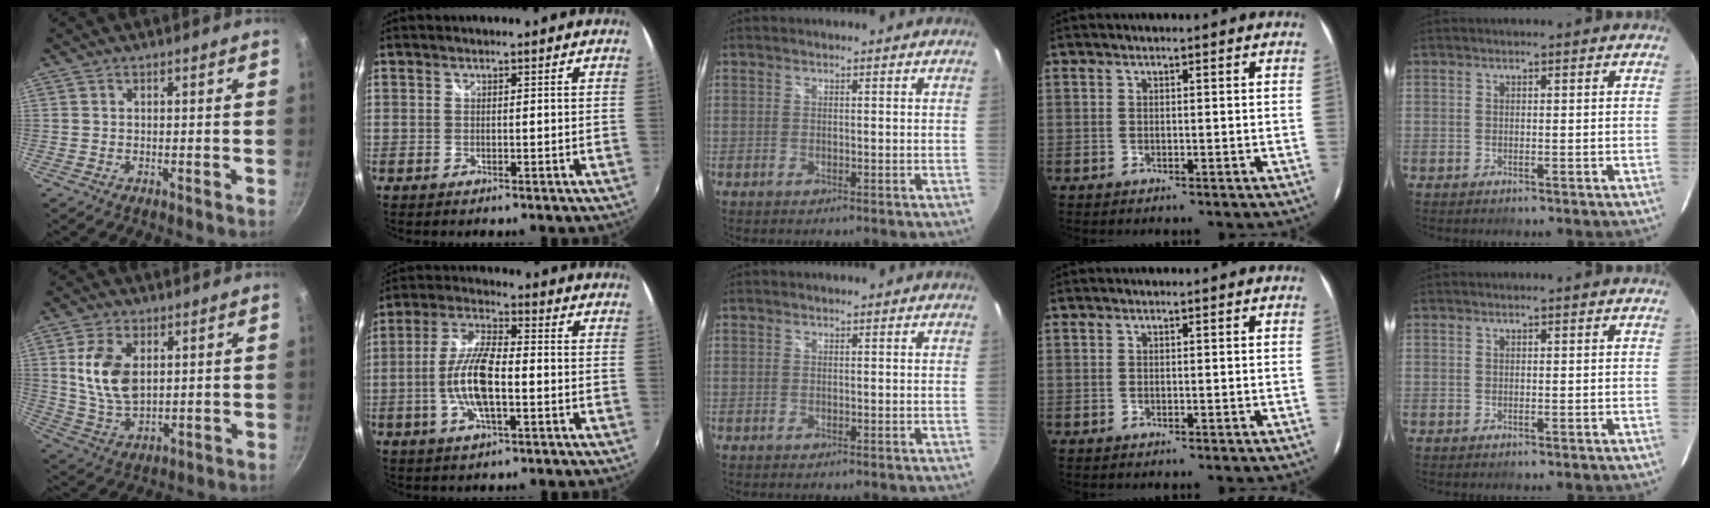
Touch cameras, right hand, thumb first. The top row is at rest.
{"thumb": {"total": 10.8, "force": [2.6, 6.5, 8.3], "torque": [-0.153, -0.019, 0.057]}, "index": {"total": 11.0, "force": [-2.5, 3.4, 10.2], "torque": [-0.210, 0.002, -0.050]}}